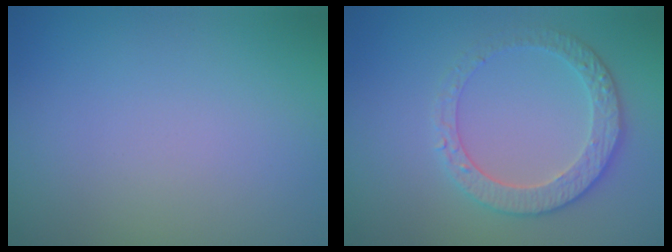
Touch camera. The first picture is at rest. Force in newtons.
{"total": 3.6, "press": 3.3, "slide": 1.4}